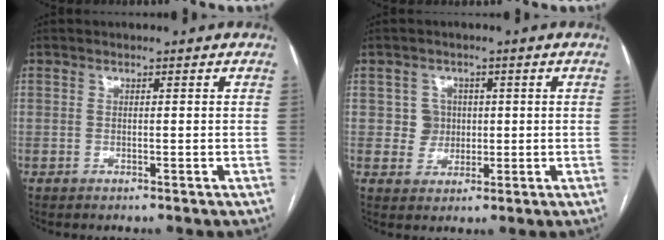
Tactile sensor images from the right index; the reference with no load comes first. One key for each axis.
{"total": 3.4, "fx": 0.5, "fy": 3.4, "fz": 0.3, "tx": 0.002, "ty": 0.010, "tz": 0.010}